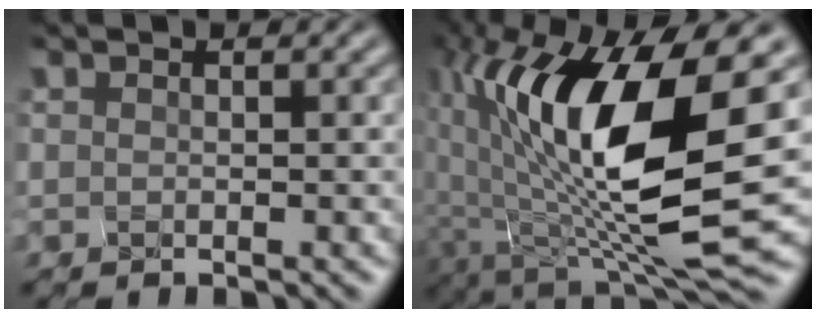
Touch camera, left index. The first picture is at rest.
{"total": 14.4, "force": [-0.1, 5.4, 13.4], "torque": [-0.266, -0.004, 0.013]}